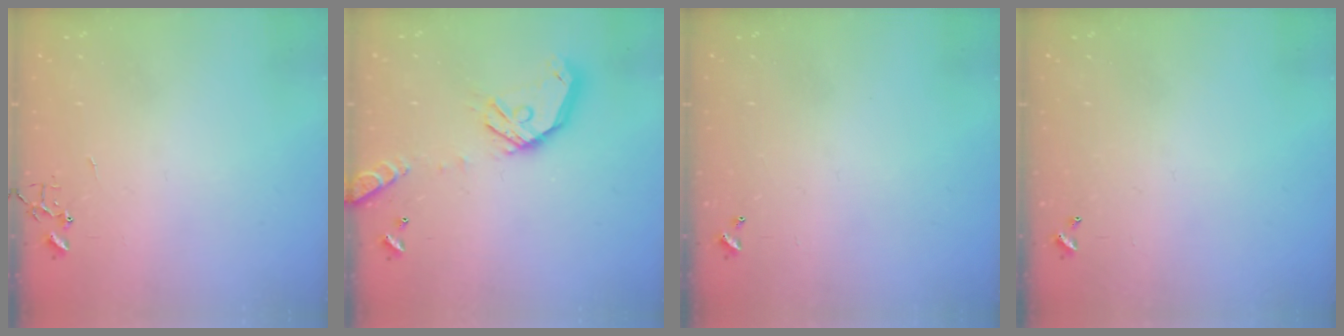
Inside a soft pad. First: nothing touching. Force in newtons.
{"total": 16.2, "press": 16.0, "slide": 2.7}
{"total": 0.0}
{"total": 0.0}